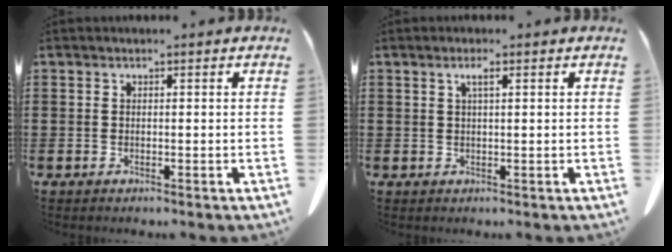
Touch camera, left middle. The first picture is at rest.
{"total": 1.7, "force": [0.7, 0.2, 1.5], "torque": [-0.031, 0.001, 0.012]}